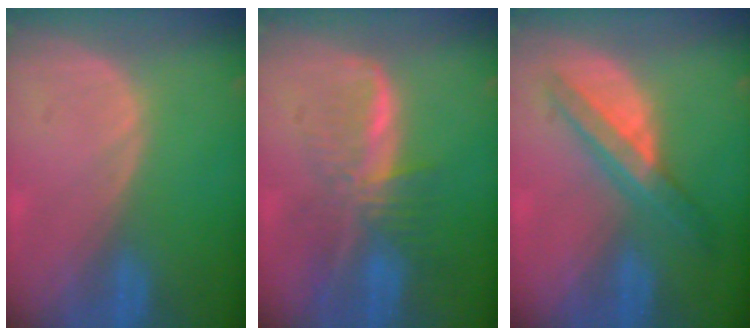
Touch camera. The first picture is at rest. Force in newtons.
{"total": 8.2, "press": 7.0, "slide": 4.3}
{"total": 7.1, "press": 6.0, "slide": 3.7}